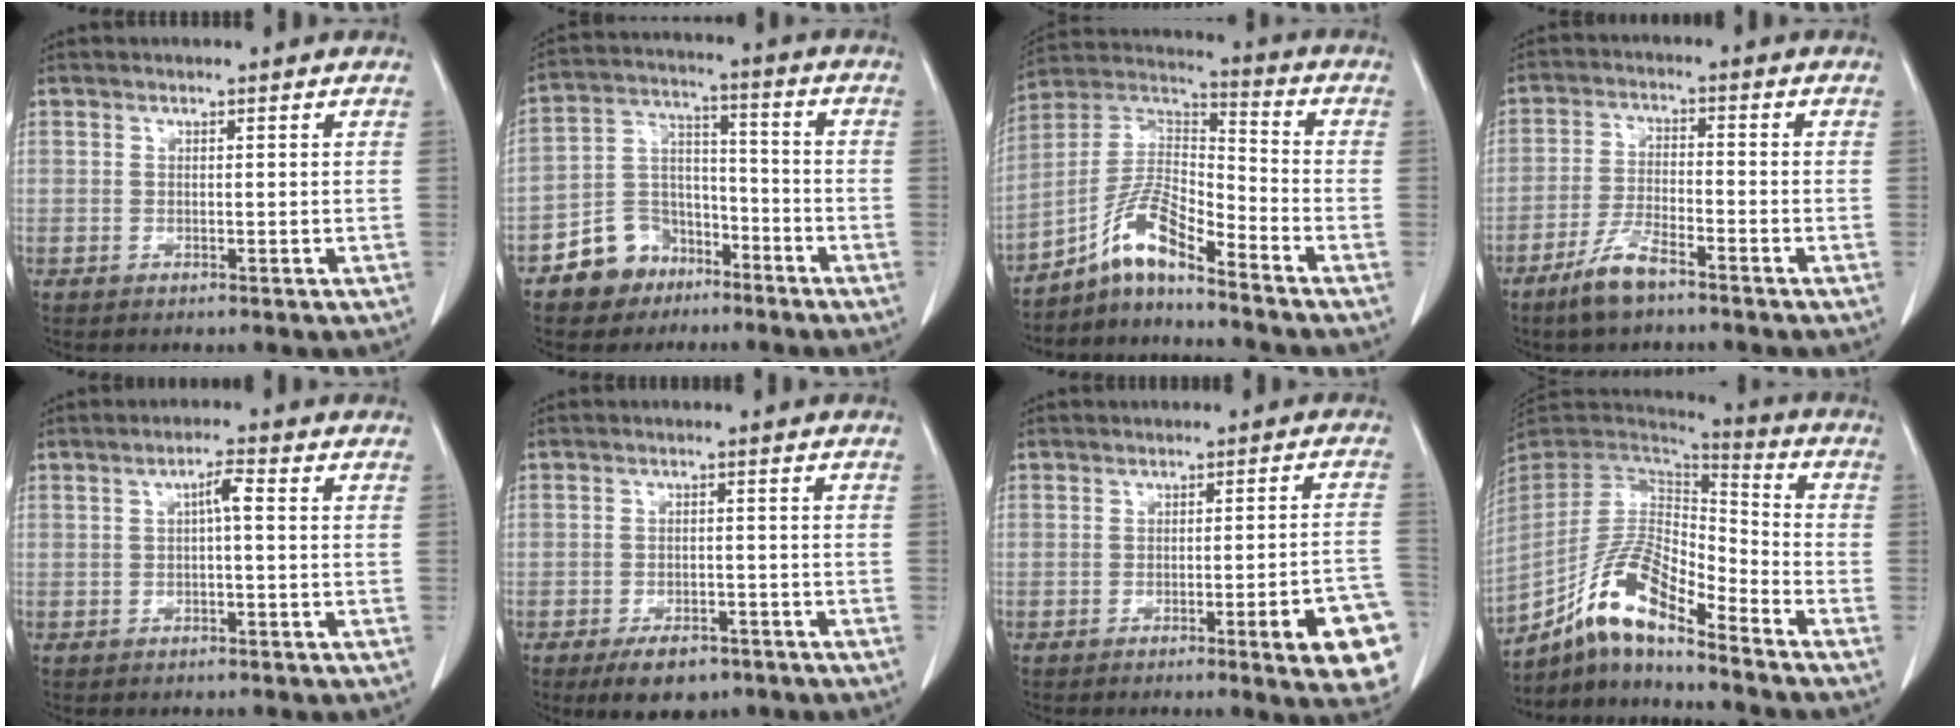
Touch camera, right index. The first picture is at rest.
{"total": 9.4, "force": [-6.0, 6.7, 2.4], "torque": [-0.049, 0.027, -0.103]}
{"total": 9.6, "force": [-7.3, 0.9, 6.2], "torque": [-0.135, 0.017, -0.136]}
{"total": 6.2, "force": [-4.6, 1.2, 4.0], "torque": [-0.092, -0.009, -0.088]}
{"total": 2.6, "force": [0.2, 0.3, 2.6], "torque": [-0.043, 0.006, 0.004]}
{"total": 5.7, "force": [-3.9, 3.0, 2.9], "torque": [-0.043, 0.000, -0.056]}
{"total": 10.6, "force": [-4.8, 0.9, 9.4], "torque": [-0.074, 0.007, -0.056]}
{"total": 14.2, "force": [-9.7, 3.1, 10.0], "torque": [-0.199, 0.013, -0.178]}